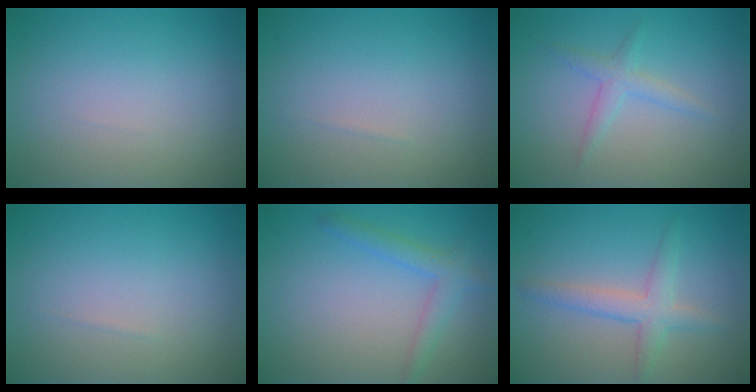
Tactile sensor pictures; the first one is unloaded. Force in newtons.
{"total": 0.0}
{"total": 1.8, "press": 1.8, "slide": 0.1}
{"total": 0.0}
{"total": 2.4, "press": 2.4, "slide": 0.1}
{"total": 2.8, "press": 2.8, "slide": 0.1}